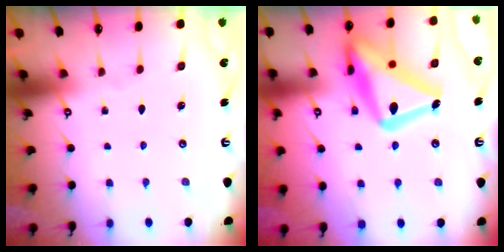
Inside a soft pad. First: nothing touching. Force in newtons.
{"total": 25.1, "press": 25.0, "slide": 1.6}